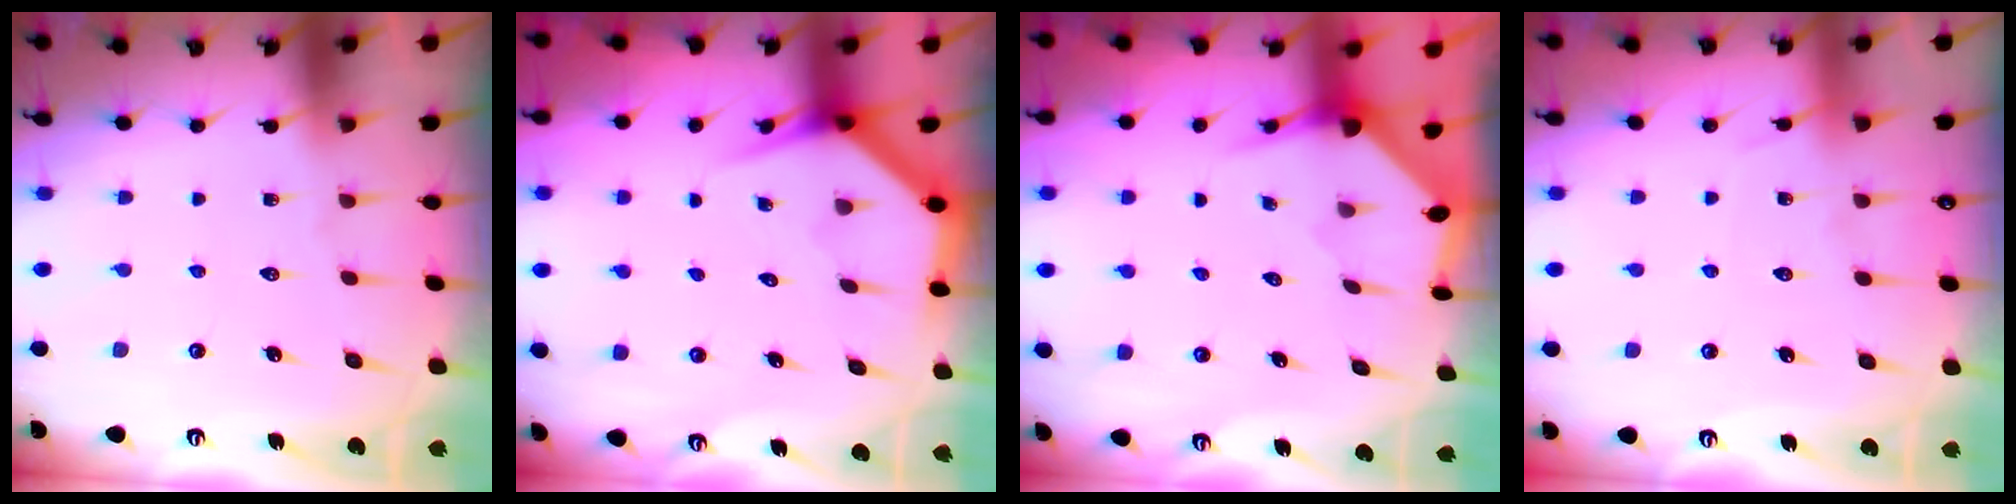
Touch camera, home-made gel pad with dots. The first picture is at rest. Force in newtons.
{"total": 3.6, "press": 3.6, "slide": 0.2}
{"total": 3.3, "press": 3.3, "slide": 0.1}
{"total": 4.8, "press": 4.8, "slide": 0.6}